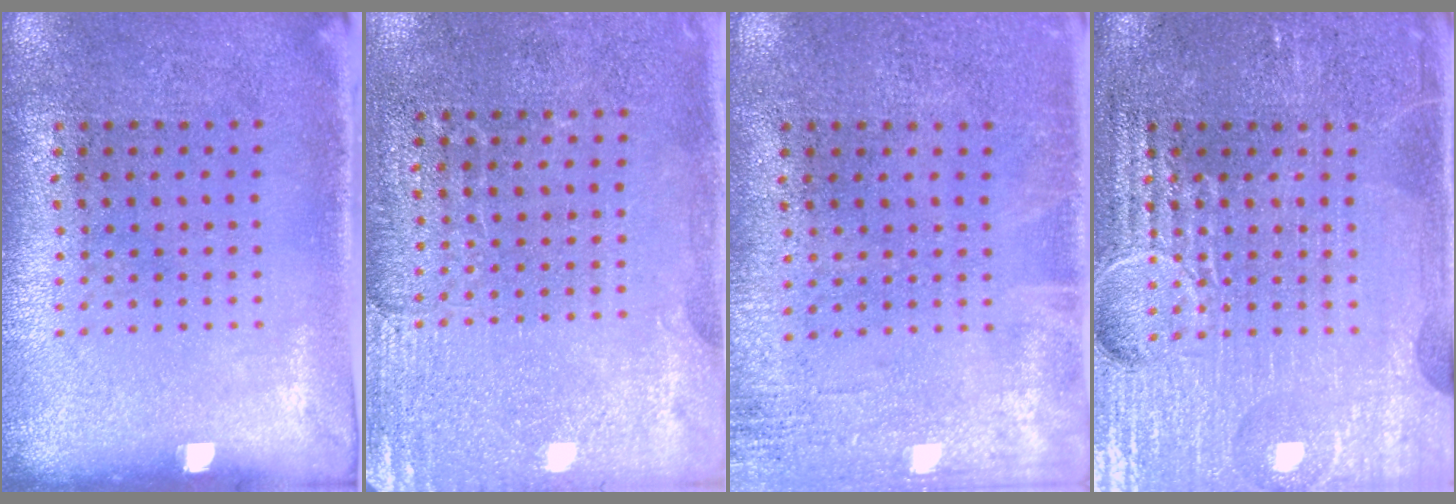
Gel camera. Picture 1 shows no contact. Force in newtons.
{"total": 2.7, "press": 2.5, "slide": 0.9}
{"total": 1.7, "press": 1.7, "slide": 0.3}
{"total": 7.2, "press": 7.1, "slide": 0.9}